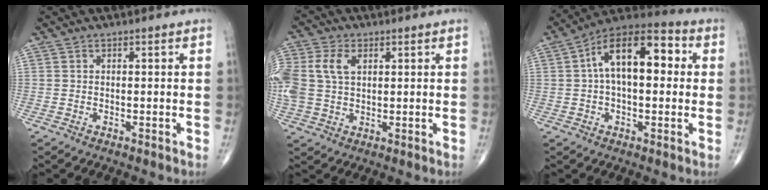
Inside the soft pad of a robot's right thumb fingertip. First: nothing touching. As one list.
[{"total": 11.6, "force": [2.7, 7.9, 8.1], "torque": [-0.211, 0.008, 0.052]}, {"total": 15.5, "force": [2.5, 8.0, 13.0], "torque": [-0.195, 0.039, 0.031]}]